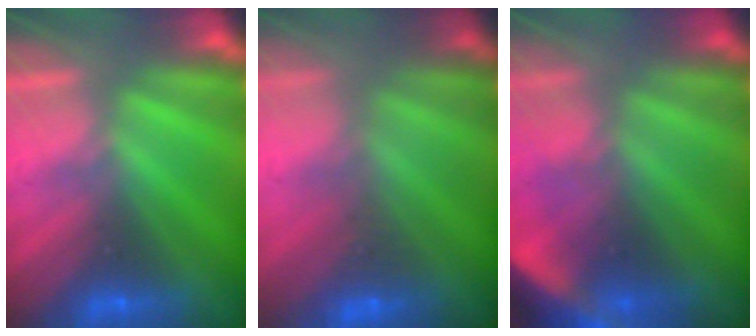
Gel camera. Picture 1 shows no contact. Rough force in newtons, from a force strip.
{"total": 2.5}
{"total": 3.8}